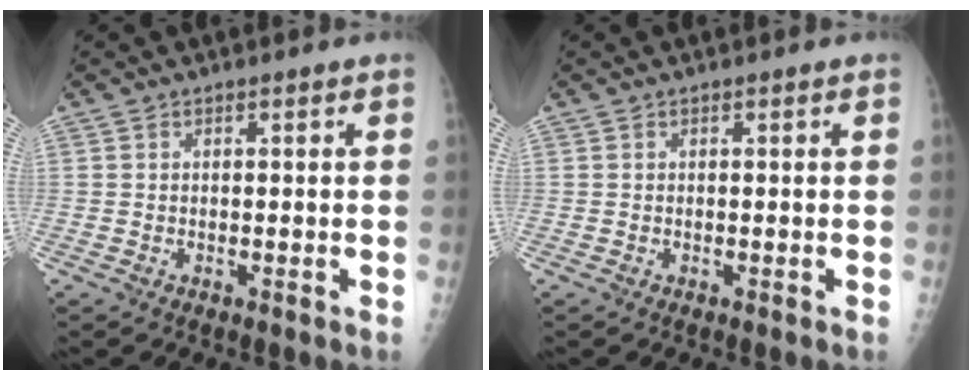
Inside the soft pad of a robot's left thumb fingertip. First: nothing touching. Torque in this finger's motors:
{"motor_torque": [0.00, 0.00, -0.02, -0.03, 0.00]}